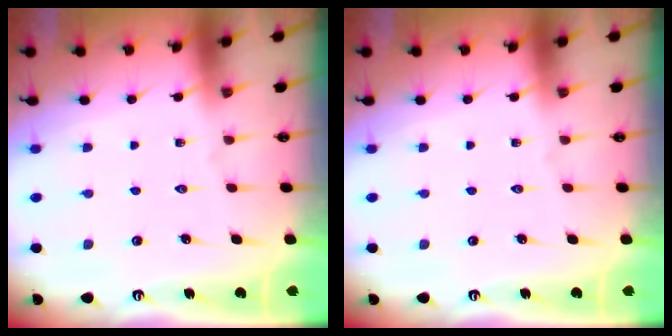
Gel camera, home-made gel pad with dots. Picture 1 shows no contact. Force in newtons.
{"total": 0.0}